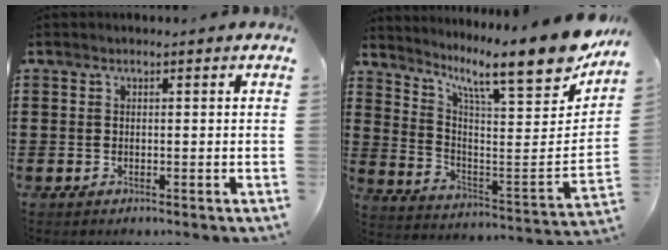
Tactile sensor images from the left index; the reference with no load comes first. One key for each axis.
{"total": 12.4, "fx": 9.6, "fy": 1.3, "fz": 7.7, "tx": -0.144, "ty": -0.086, "tz": 0.149}